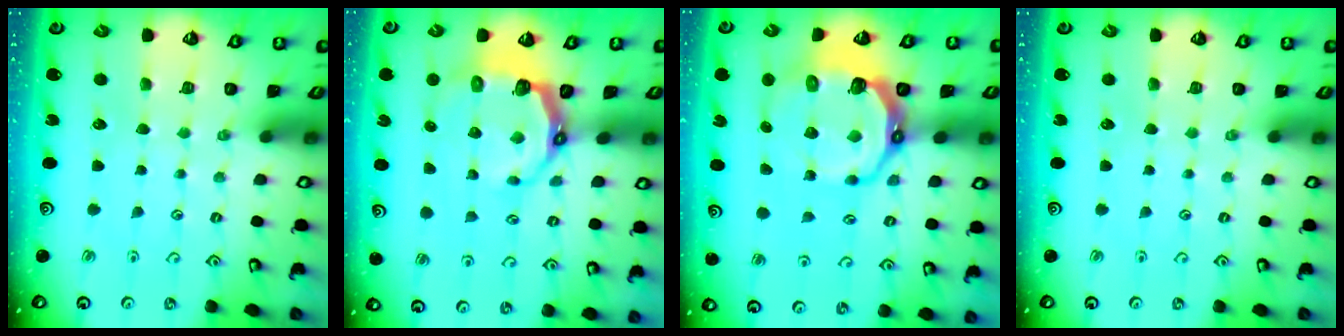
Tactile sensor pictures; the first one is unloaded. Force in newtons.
{"total": 8.7, "press": 7.1, "slide": 5.0}
{"total": 12.8, "press": 11.8, "slide": 4.8}
{"total": 0.0}